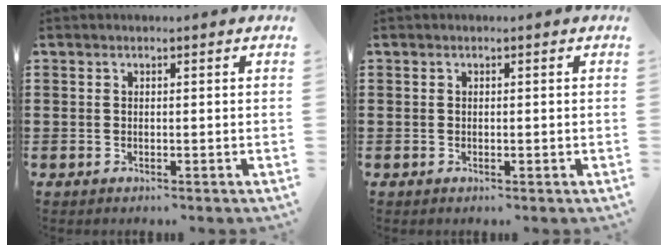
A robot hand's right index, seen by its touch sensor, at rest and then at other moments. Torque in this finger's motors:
{"motor_torque": [-0.19, 0.22, 0.02, 0.00]}